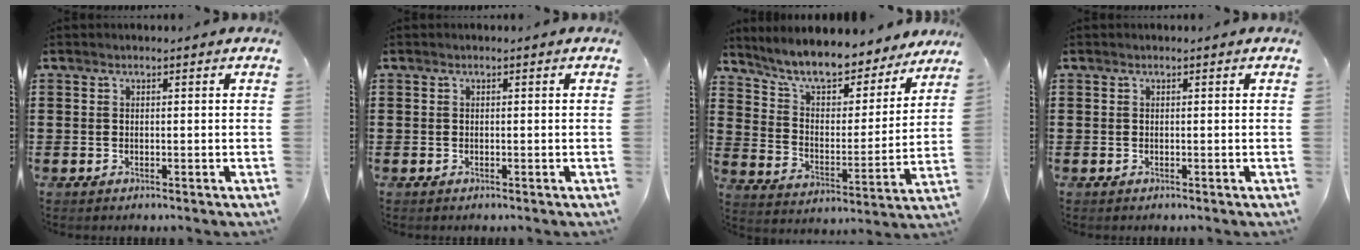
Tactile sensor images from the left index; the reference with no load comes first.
{"total": 0.0}
{"total": 8.7, "force": [8.0, 1.1, 3.2], "torque": [-0.097, -0.049, 0.138]}
{"total": 0.0}